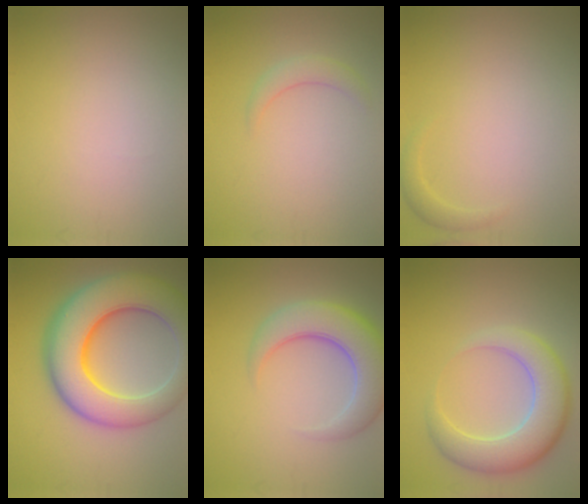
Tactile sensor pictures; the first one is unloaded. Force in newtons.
{"total": 1.7, "press": 1.6, "slide": 0.2}
{"total": 1.0, "press": 1.0, "slide": 0.1}
{"total": 11.8, "press": 11.8, "slide": 0.4}
{"total": 6.9, "press": 6.9, "slide": 0.6}
{"total": 6.8, "press": 6.7, "slide": 0.6}